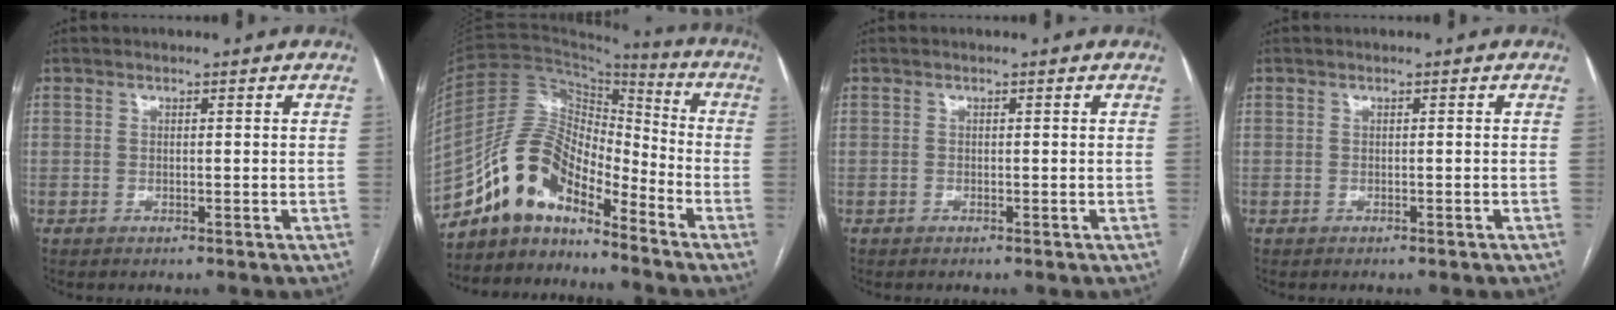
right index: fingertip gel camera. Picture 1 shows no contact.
{"total": 13.4, "force": [-10.7, 4.9, 6.5], "torque": [-0.120, 0.042, -0.199]}
{"total": 0.0}
{"total": 0.6, "force": [-0.5, 0.1, 0.3], "torque": [-0.012, -0.001, -0.005]}